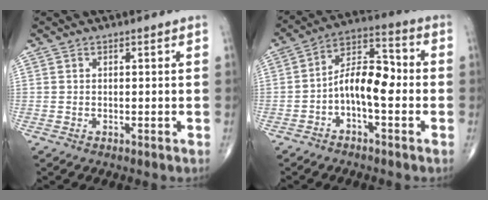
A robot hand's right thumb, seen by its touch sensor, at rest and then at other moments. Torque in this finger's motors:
{"motor_torque": [0.11, 0.10, 1.01, -0.34, 0.20]}